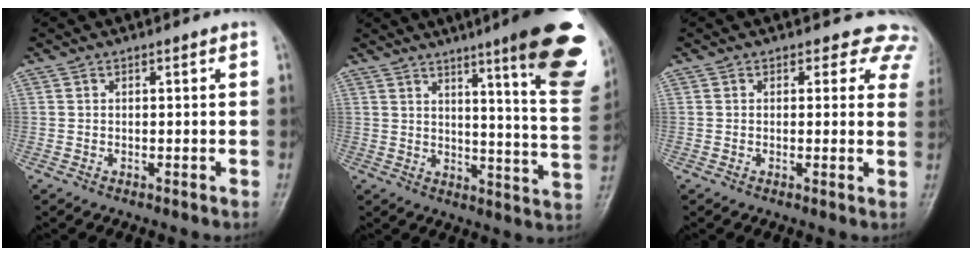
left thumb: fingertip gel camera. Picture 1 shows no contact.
{"total": 21.1, "force": [12.2, 2.7, 17.0], "torque": [-0.192, -0.060, 0.153]}
{"total": 6.5, "force": [5.4, 3.6, 0.6], "torque": [0.045, -0.018, 0.029]}